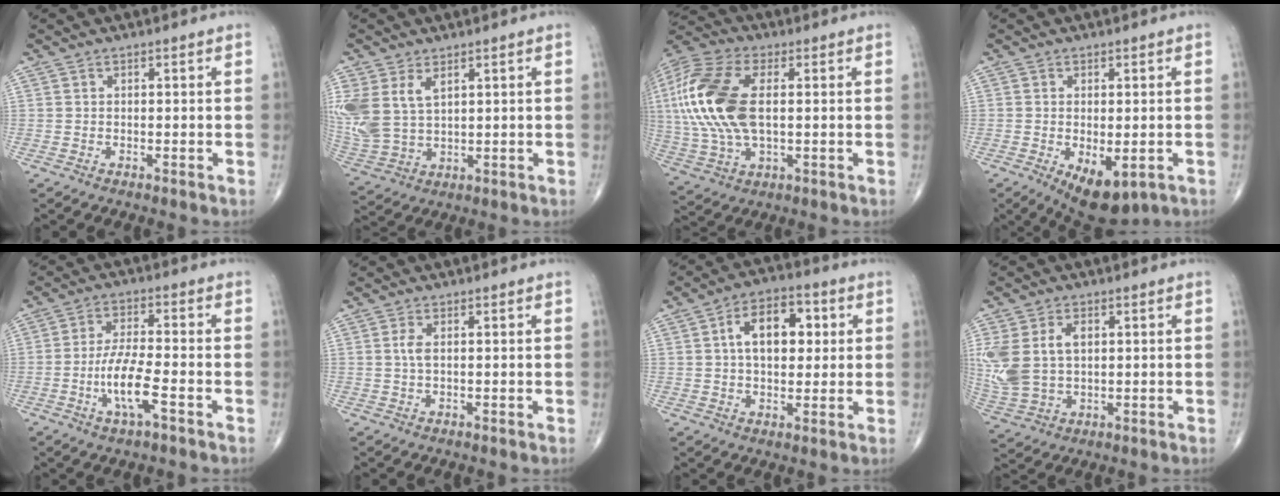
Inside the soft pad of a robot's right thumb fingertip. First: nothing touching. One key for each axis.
{"total": 12.0, "fx": 4.4, "fy": 7.5, "fz": 8.3, "tx": -0.202, "ty": -0.009, "tz": 0.104}
{"total": 20.9, "fx": 2.3, "fy": 10.9, "fz": 17.7, "tx": -0.406, "ty": 0.003, "tz": 0.039}
{"total": 8.8, "fx": -3.2, "fy": 4.2, "fz": 7.0, "tx": -0.100, "ty": -0.011, "tz": -0.036}
{"total": 8.4, "fx": -3.2, "fy": 2.0, "fz": 7.5, "tx": -0.155, "ty": 0.015, "tz": -0.060}
{"total": 1.9, "fx": 0.4, "fy": 0.7, "fz": 1.7, "tx": -0.044, "ty": 0.003, "tz": 0.011}
{"total": 11.2, "fx": 2.3, "fy": 6.7, "fz": 8.7, "tx": -0.105, "ty": 0.011, "tz": 0.030}
{"total": 12.6, "fx": 2.4, "fy": 8.3, "fz": 9.1, "tx": -0.207, "ty": 0.005, "tz": 0.058}